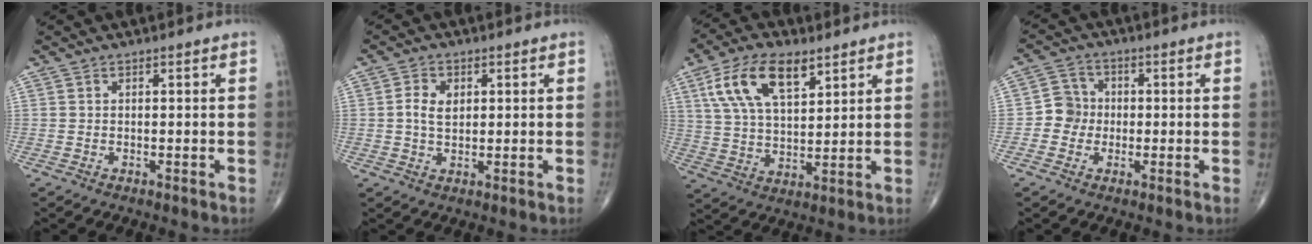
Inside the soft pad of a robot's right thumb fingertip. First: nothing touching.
{"total": 4.1, "force": [0.7, 2.9, 2.9], "torque": [-0.050, 0.001, 0.010]}
{"total": 13.8, "force": [6.7, 6.6, 10.1], "torque": [-0.175, -0.013, 0.128]}
{"total": 5.0, "force": [-0.8, 4.7, 1.2], "torque": [0.009, 0.012, -0.027]}